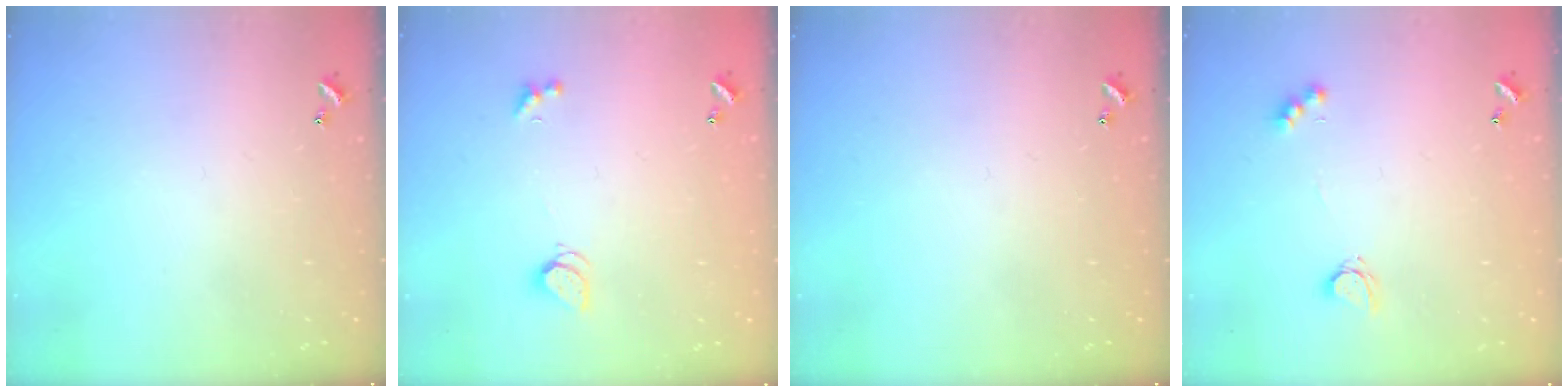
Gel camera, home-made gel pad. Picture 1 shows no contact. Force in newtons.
{"total": 2.0, "press": 2.0, "slide": 0.5}
{"total": 0.0}
{"total": 3.2, "press": 3.1, "slide": 0.6}